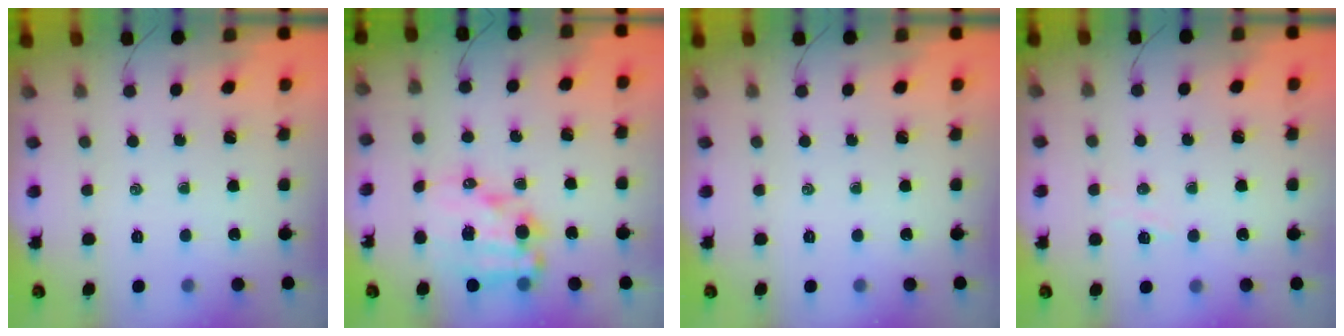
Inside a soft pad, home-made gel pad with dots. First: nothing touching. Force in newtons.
{"total": 12.3, "press": 12.0, "slide": 3.0}
{"total": 0.0}
{"total": 3.5, "press": 3.4, "slide": 0.9}